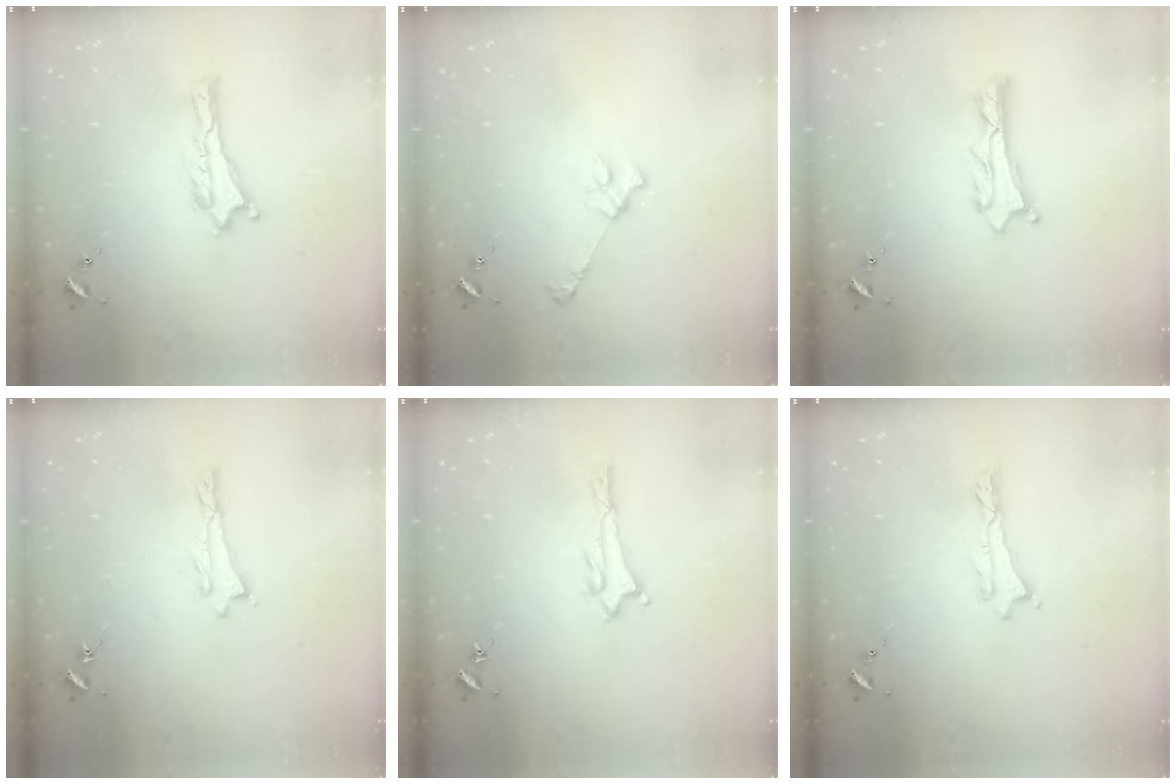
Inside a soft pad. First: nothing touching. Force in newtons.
{"total": 2.4, "press": 2.4, "slide": 0.3}
{"total": 1.3, "press": 1.2, "slide": 0.1}
{"total": 0.5, "press": 0.5, "slide": 0.2}
{"total": 1.0, "press": 0.9, "slide": 0.2}
{"total": 0.0}